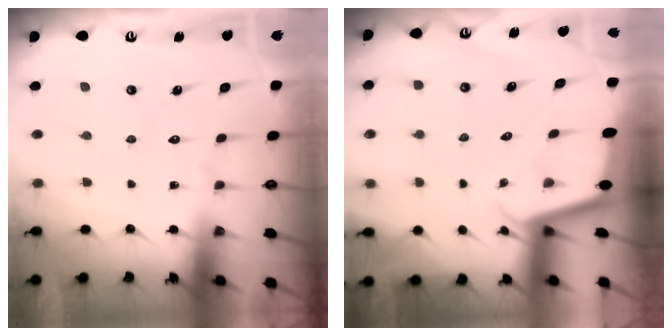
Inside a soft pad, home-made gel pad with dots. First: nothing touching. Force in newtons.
{"total": 1.9, "press": 1.9, "slide": 0.1}